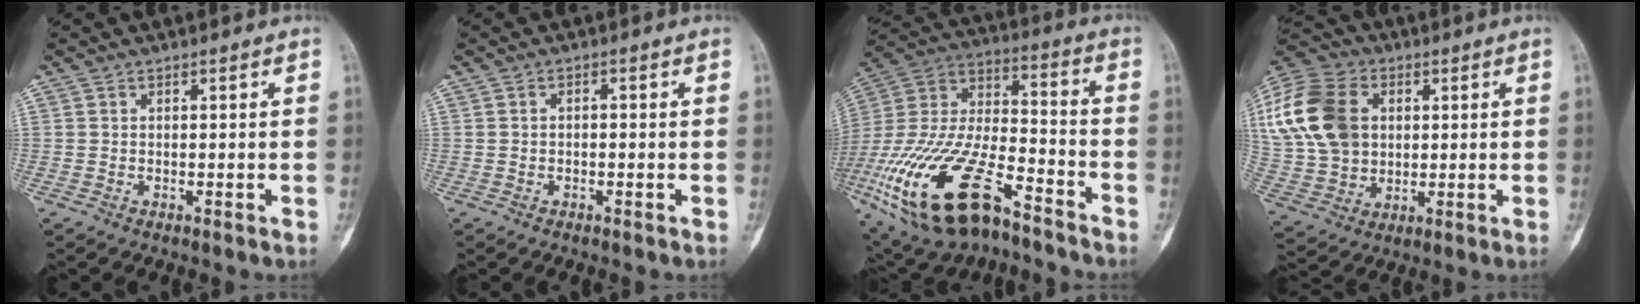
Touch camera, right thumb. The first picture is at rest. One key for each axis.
{"total": 0.8, "fx": -0.2, "fy": 0.5, "fz": 0.6, "tx": -0.006, "ty": 0.006, "tz": -0.007}
{"total": 29.4, "fx": -15.8, "fy": 13.0, "fz": 21.1, "tx": -0.489, "ty": 0.032, "tz": -0.281}
{"total": 21.5, "fx": 4.6, "fy": 16.1, "fz": 13.6, "tx": -0.287, "ty": 0.017, "tz": 0.088}